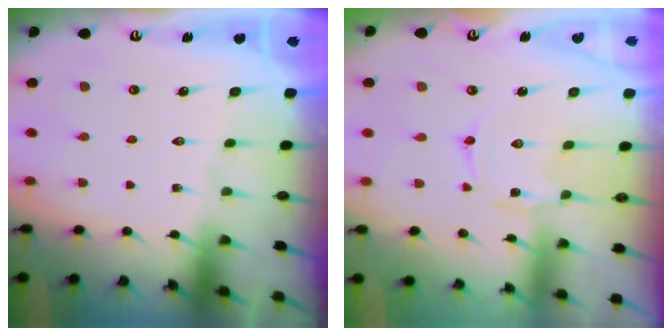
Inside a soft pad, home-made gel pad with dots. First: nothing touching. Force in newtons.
{"total": 1.0, "press": 1.0, "slide": 0.2}